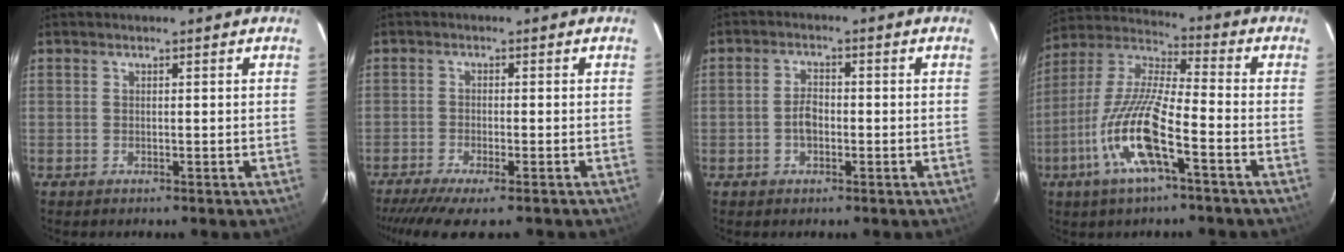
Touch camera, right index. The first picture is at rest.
{"total": 8.2, "force": [-6.7, 0.7, 4.7], "torque": [-0.104, -0.026, -0.112]}
{"total": 3.2, "force": [-0.9, 2.0, 2.4], "torque": [-0.046, 0.007, -0.013]}
{"total": 14.8, "force": [-6.4, 2.4, 13.2], "torque": [-0.271, -0.010, -0.132]}